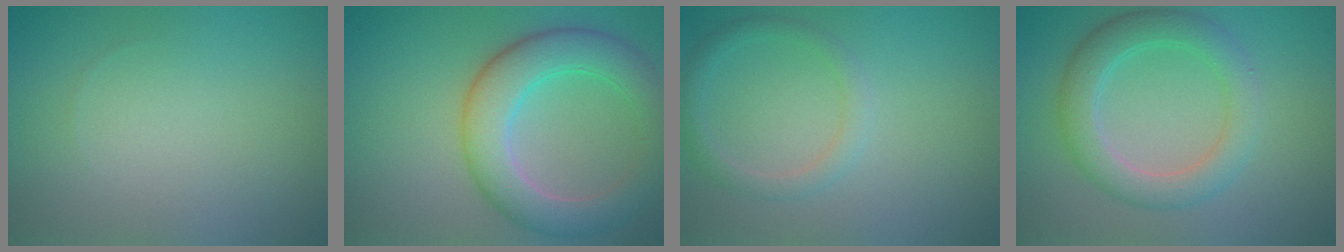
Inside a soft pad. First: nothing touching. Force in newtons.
{"total": 6.6, "press": 6.6, "slide": 0.4}
{"total": 1.8, "press": 1.8, "slide": 0.0}
{"total": 4.3, "press": 4.3, "slide": 0.1}